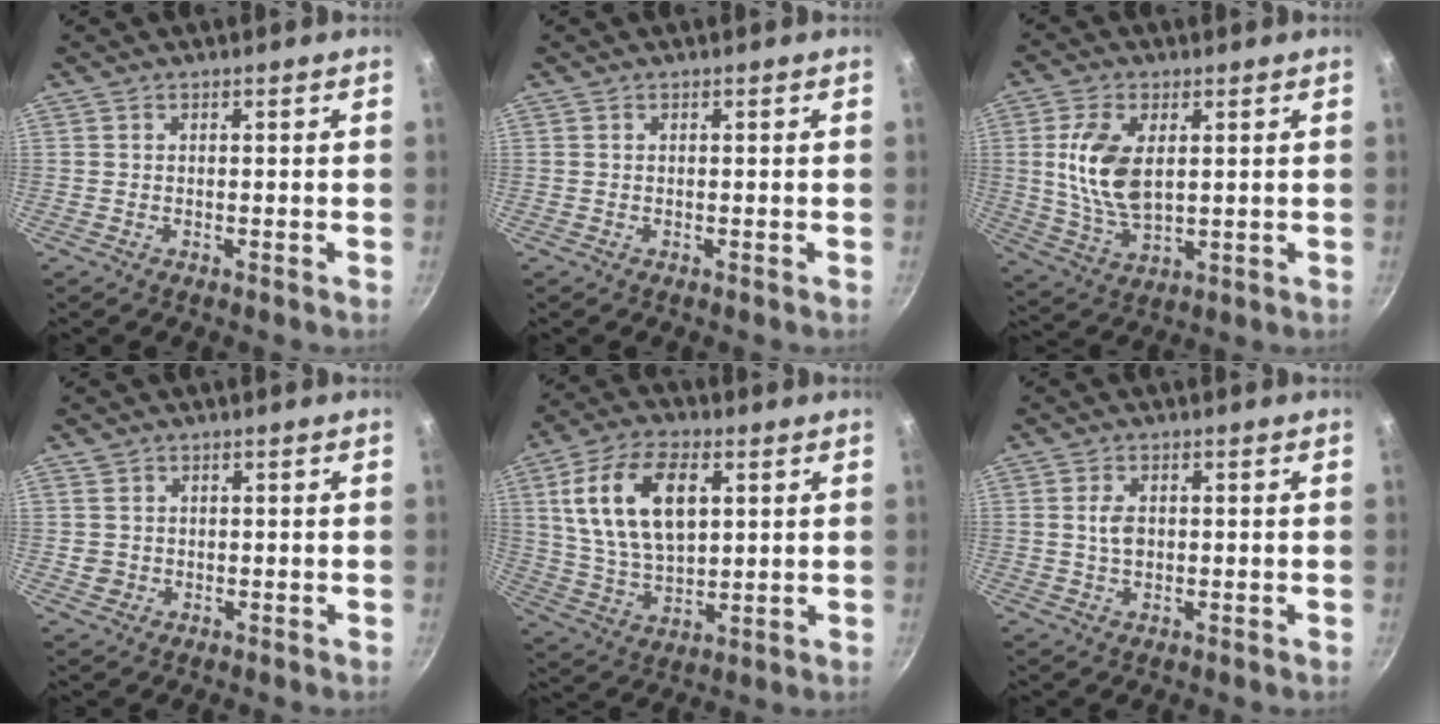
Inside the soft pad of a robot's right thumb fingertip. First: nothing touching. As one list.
[{"total": 0.0}, {"total": 11.7, "force": [2.1, 6.3, 9.6], "torque": [-0.190, -0.012, 0.048]}, {"total": 2.3, "force": [0.5, 2.2, 0.3], "torque": [0.006, -0.002, 0.012]}, {"total": 17.4, "force": [5.0, 9.8, 13.5], "torque": [-0.238, -0.007, 0.099]}, {"total": 3.4, "force": [0.3, 2.2, 2.6], "torque": [-0.045, 0.001, 0.007]}]